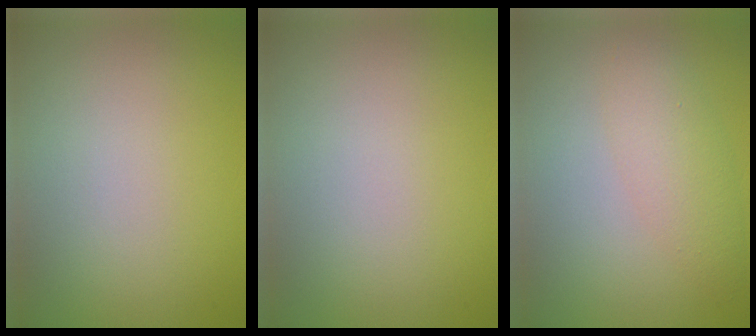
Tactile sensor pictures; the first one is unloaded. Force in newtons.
{"total": 0.0}
{"total": 2.9, "press": 2.9, "slide": 0.0}